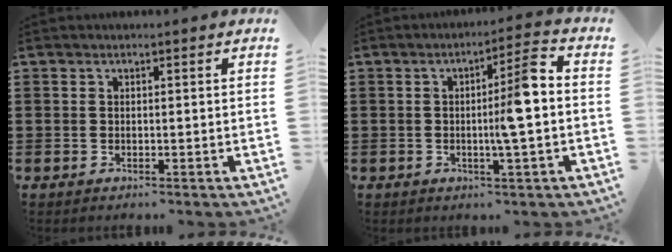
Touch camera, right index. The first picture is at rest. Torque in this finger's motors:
{"motor_torque": [1.84, 0.27, 0.38, 0.09]}